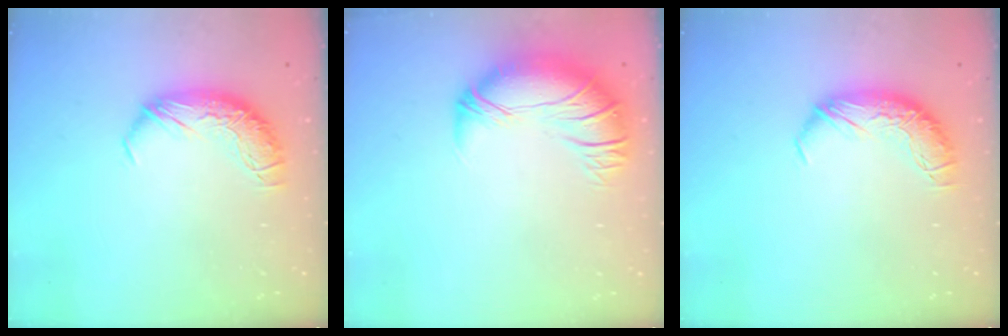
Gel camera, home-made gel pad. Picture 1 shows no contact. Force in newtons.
{"total": 2.8, "press": 0.2, "slide": 2.8}
{"total": 0.0}